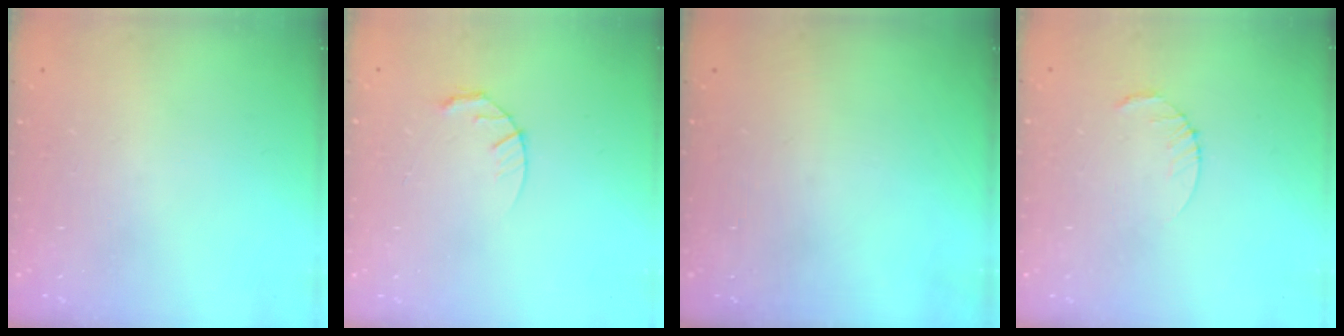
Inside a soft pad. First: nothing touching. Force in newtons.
{"total": 4.3, "press": 4.3, "slide": 0.7}
{"total": 0.0}
{"total": 2.5, "press": 2.5, "slide": 0.3}